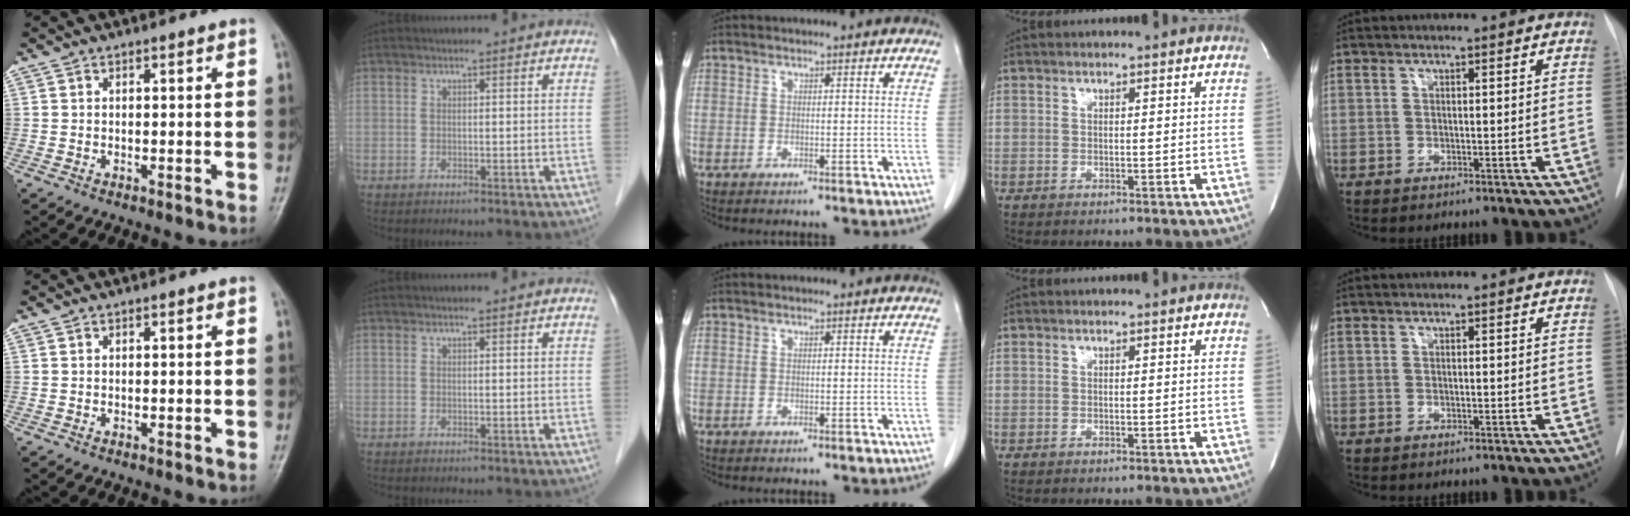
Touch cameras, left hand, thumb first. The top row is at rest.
{}